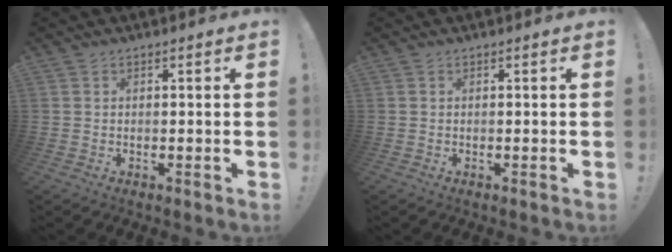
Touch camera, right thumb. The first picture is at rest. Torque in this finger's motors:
{"motor_torque": [-0.14, -0.03, -0.25, 0.38, 0.11]}